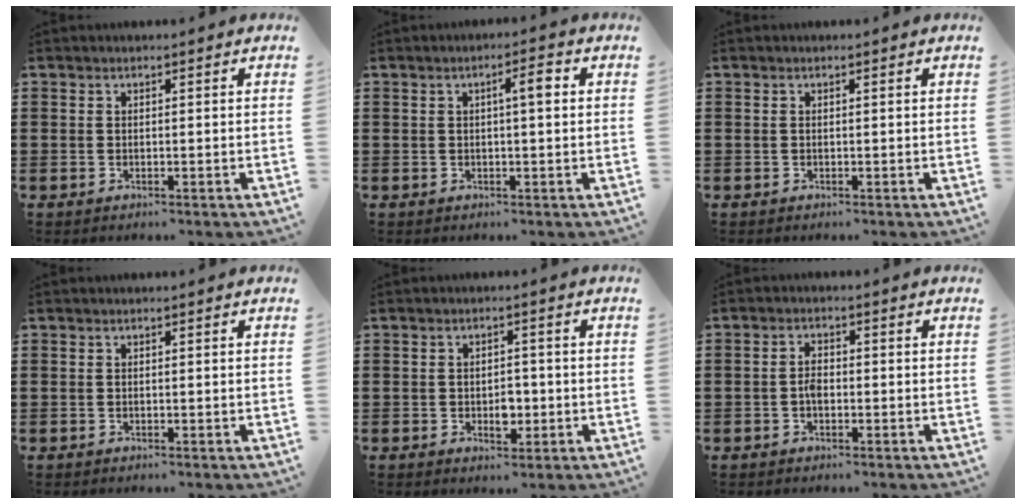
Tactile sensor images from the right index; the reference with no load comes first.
{"total": 2.9, "force": [0.5, 0.5, 2.8], "torque": [-0.046, 0.003, 0.004]}
{"total": 0.0}
{"total": 0.0}
{"total": 3.3, "force": [-0.8, 2.0, 2.5], "torque": [-0.040, -0.001, -0.016]}
{"total": 2.3, "force": [-0.6, 1.2, 1.9], "torque": [-0.044, 0.000, -0.014]}